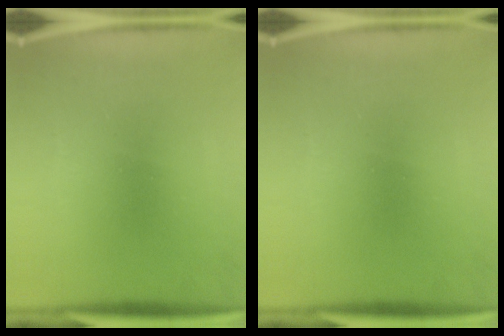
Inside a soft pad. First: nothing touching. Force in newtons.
{"total": 0.0}